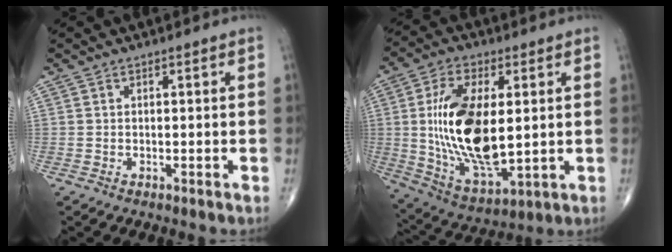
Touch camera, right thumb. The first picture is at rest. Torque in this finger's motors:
{"motor_torque": [1.23, 3.78, 2.05, 0.01, 0.23]}